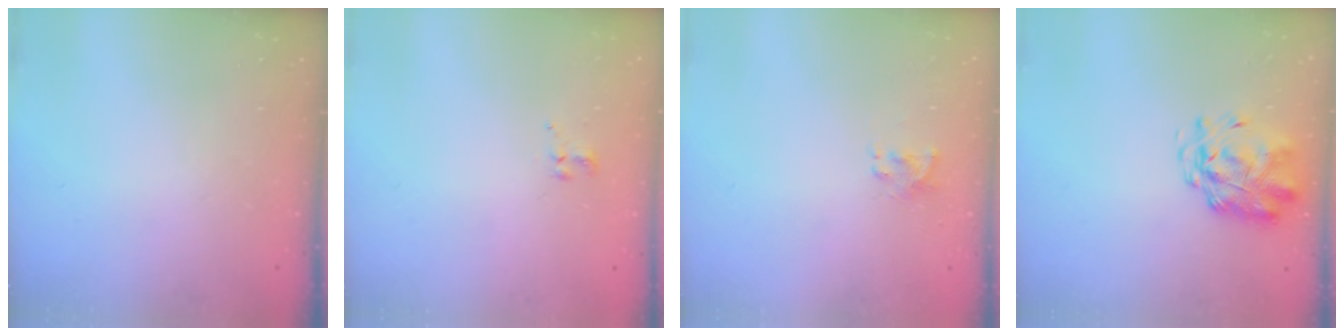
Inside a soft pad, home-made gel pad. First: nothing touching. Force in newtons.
{"total": 2.8, "press": 2.5, "slide": 1.3}
{"total": 1.3, "press": 1.3, "slide": 0.3}
{"total": 2.9, "press": 2.8, "slide": 0.7}